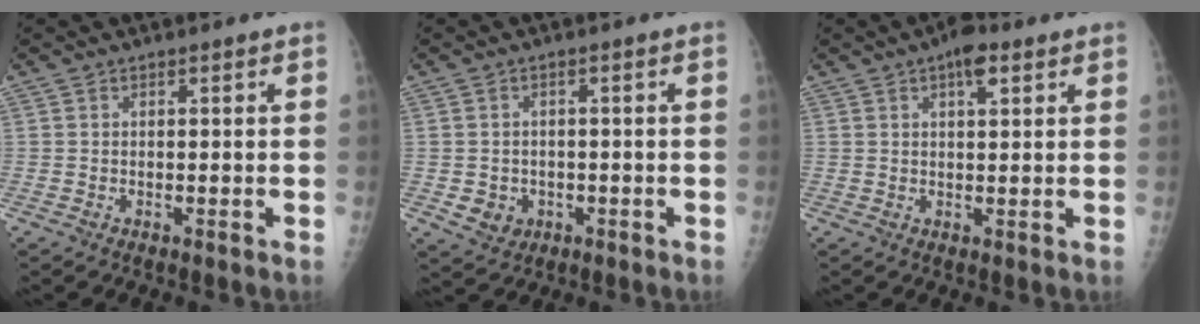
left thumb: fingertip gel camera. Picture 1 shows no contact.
{"total": 4.0, "force": [-1.2, 3.5, 1.4], "torque": [-0.006, 0.003, -0.006]}
{"total": 4.6, "force": [2.4, 1.9, 3.5], "torque": [-0.040, -0.004, 0.033]}